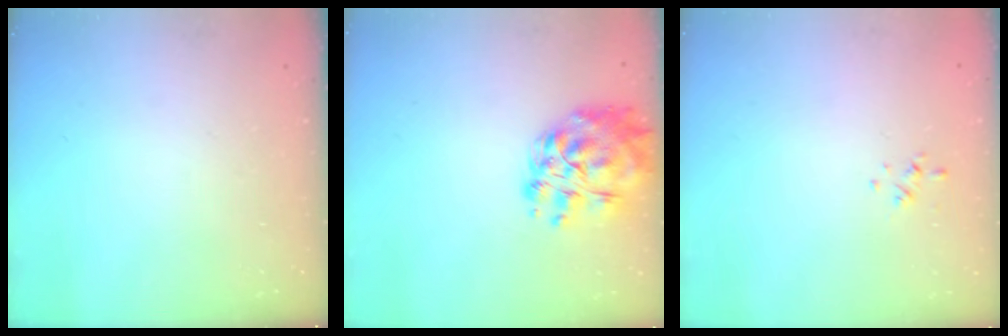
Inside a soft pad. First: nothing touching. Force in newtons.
{"total": 14.2, "press": 13.6, "slide": 4.2}
{"total": 0.6, "press": 0.3, "slide": 0.5}